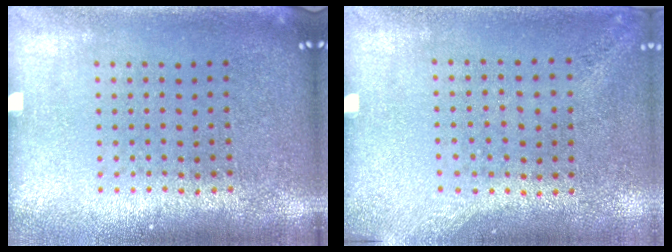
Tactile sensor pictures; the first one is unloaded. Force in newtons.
{"total": 1.4, "press": 1.0, "slide": 1.0}